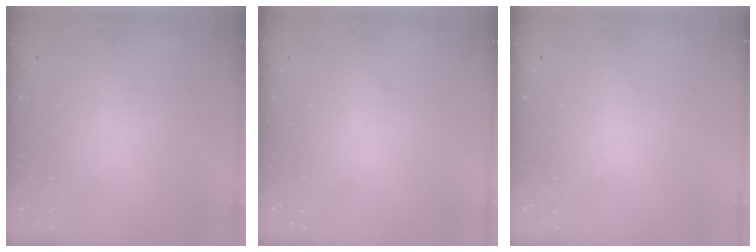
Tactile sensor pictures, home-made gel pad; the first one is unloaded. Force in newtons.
{"total": 0.0}
{"total": 0.0}